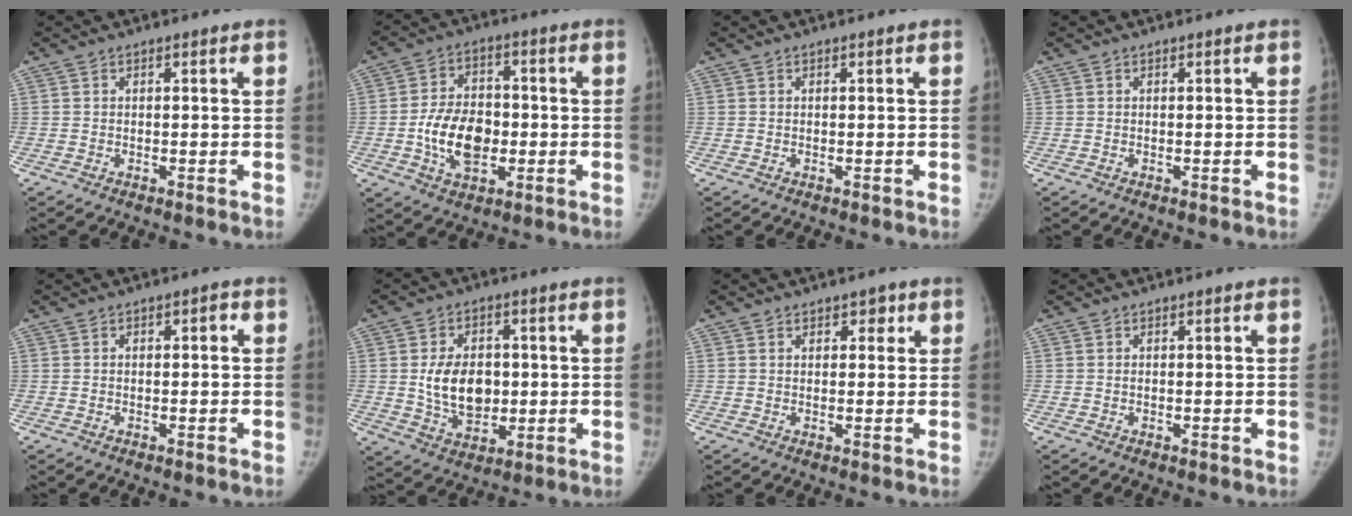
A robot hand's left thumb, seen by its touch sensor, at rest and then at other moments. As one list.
[{"total": 11.9, "force": [-2.1, 7.8, 8.7], "torque": [-0.130, 0.012, -0.036]}, {"total": 0.0}, {"total": 0.0}, {"total": 1.7, "force": [0.2, 0.8, 1.4], "torque": [-0.021, 0.011, -0.001]}, {"total": 11.2, "force": [0.3, 7.8, 8.0], "torque": [-0.107, -0.007, 0.014]}, {"total": 2.1, "force": [1.2, 1.4, 0.9], "torque": [0.011, -0.003, 0.012]}, {"total": 0.0}]